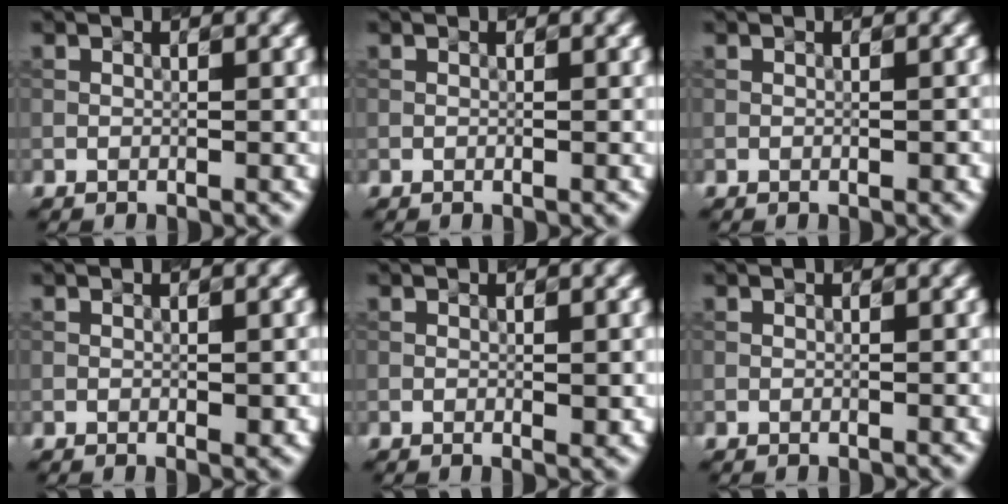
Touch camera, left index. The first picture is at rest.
{"total": 0.0}
{"total": 0.8, "force": [-0.3, 0.3, 0.7], "torque": [-0.011, 0.001, -0.005]}
{"total": 1.3, "force": [-0.4, 0.5, 1.2], "torque": [-0.017, 0.001, -0.004]}
{"total": 1.3, "force": [-0.2, 0.5, 1.2], "torque": [-0.019, 0.001, -0.002]}
{"total": 0.0}